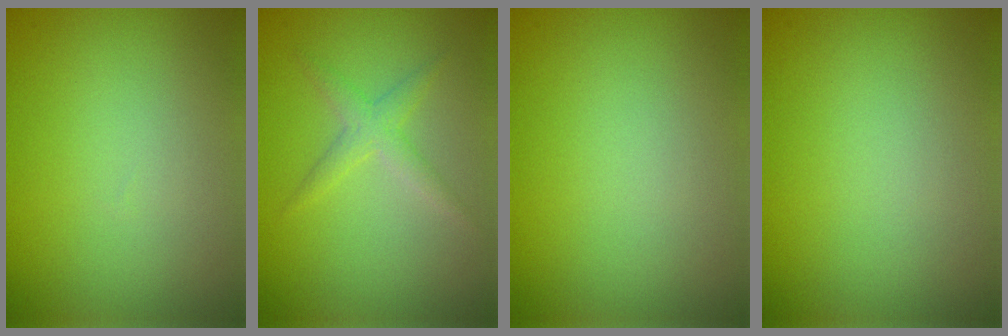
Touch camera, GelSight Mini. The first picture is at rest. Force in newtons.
{"total": 1.8, "press": 1.8, "slide": 0.1}
{"total": 0.0}
{"total": 0.0}